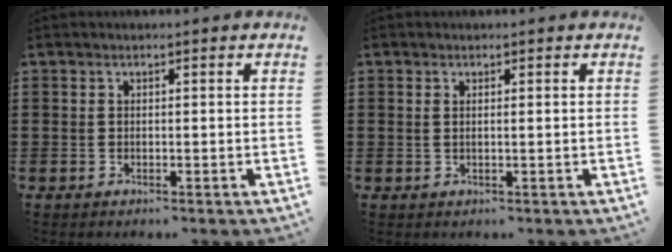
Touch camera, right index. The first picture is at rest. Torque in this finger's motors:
{"motor_torque": [-0.27, 0.33, -0.06, -0.01]}